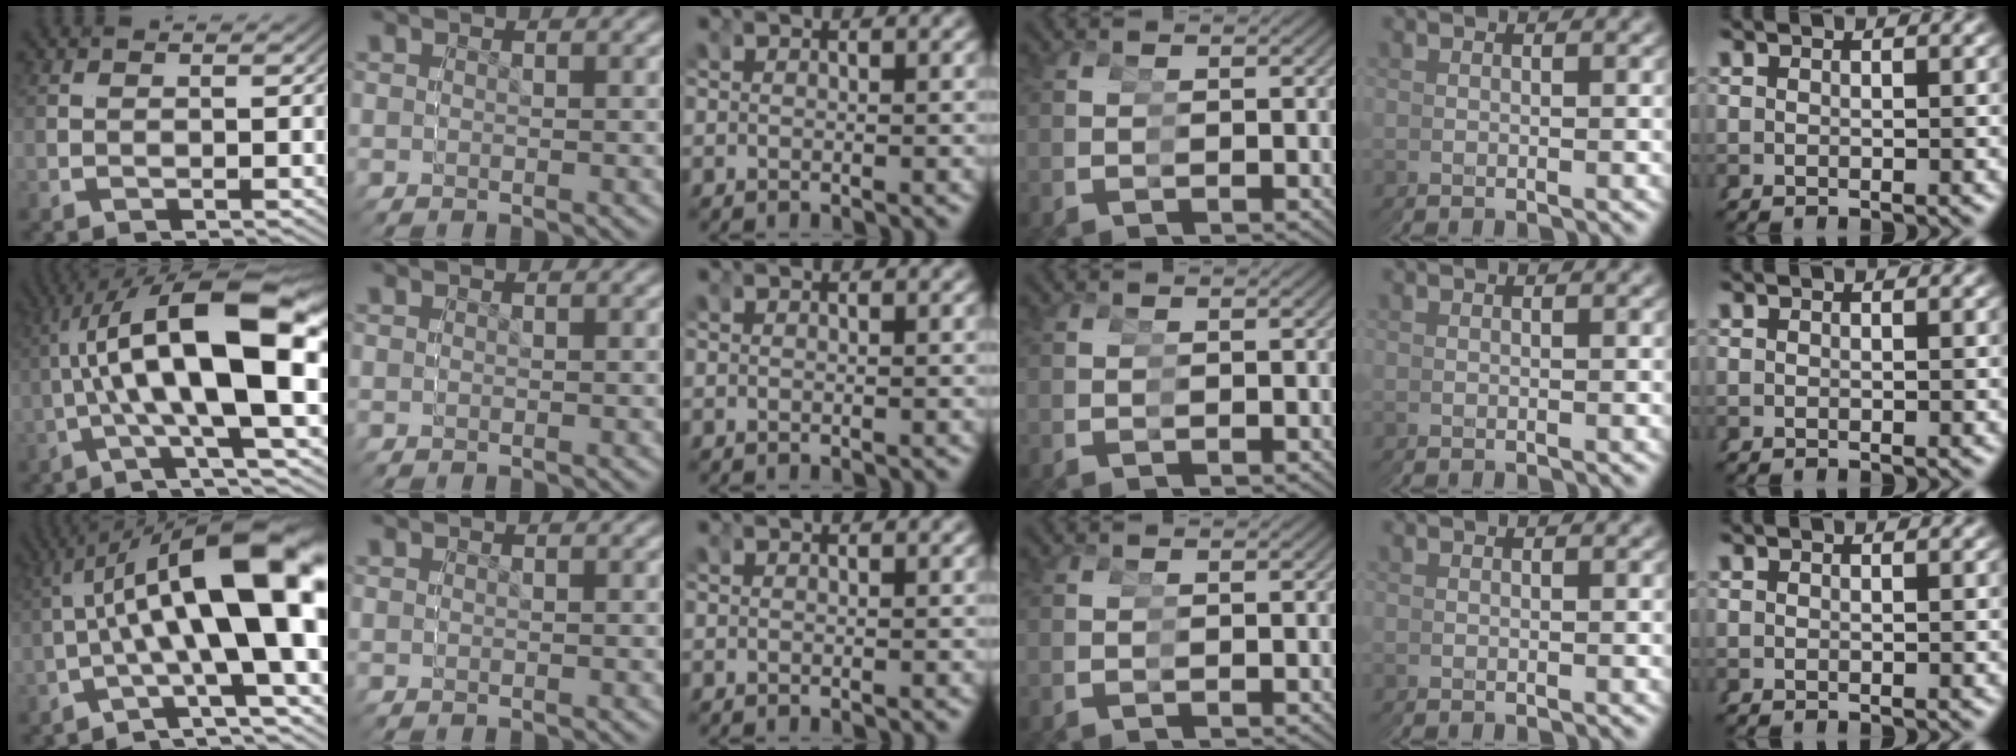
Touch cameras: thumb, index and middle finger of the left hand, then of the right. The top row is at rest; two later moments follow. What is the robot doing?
{"motion": "grasp_and_lifting", "object": "cubes"}